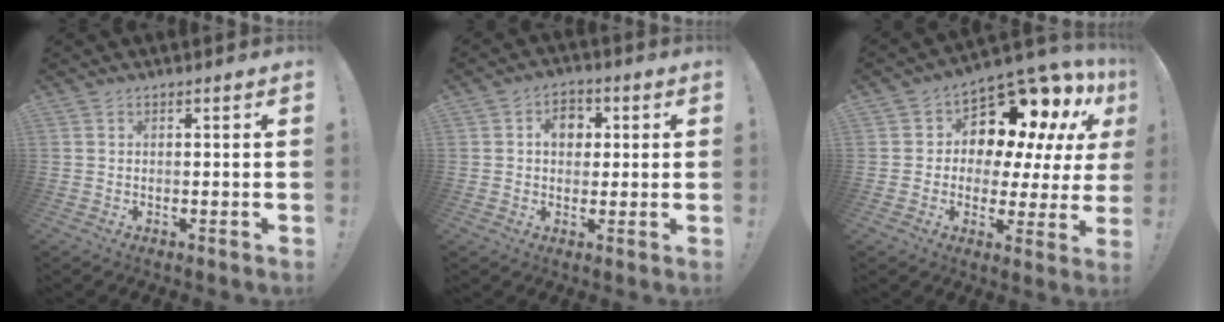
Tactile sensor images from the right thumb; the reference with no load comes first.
{"total": 7.0, "force": [1.7, 5.4, 4.1], "torque": [-0.051, 0.002, 0.026]}
{"total": 13.7, "force": [8.0, 7.9, 7.8], "torque": [-0.107, -0.074, 0.137]}